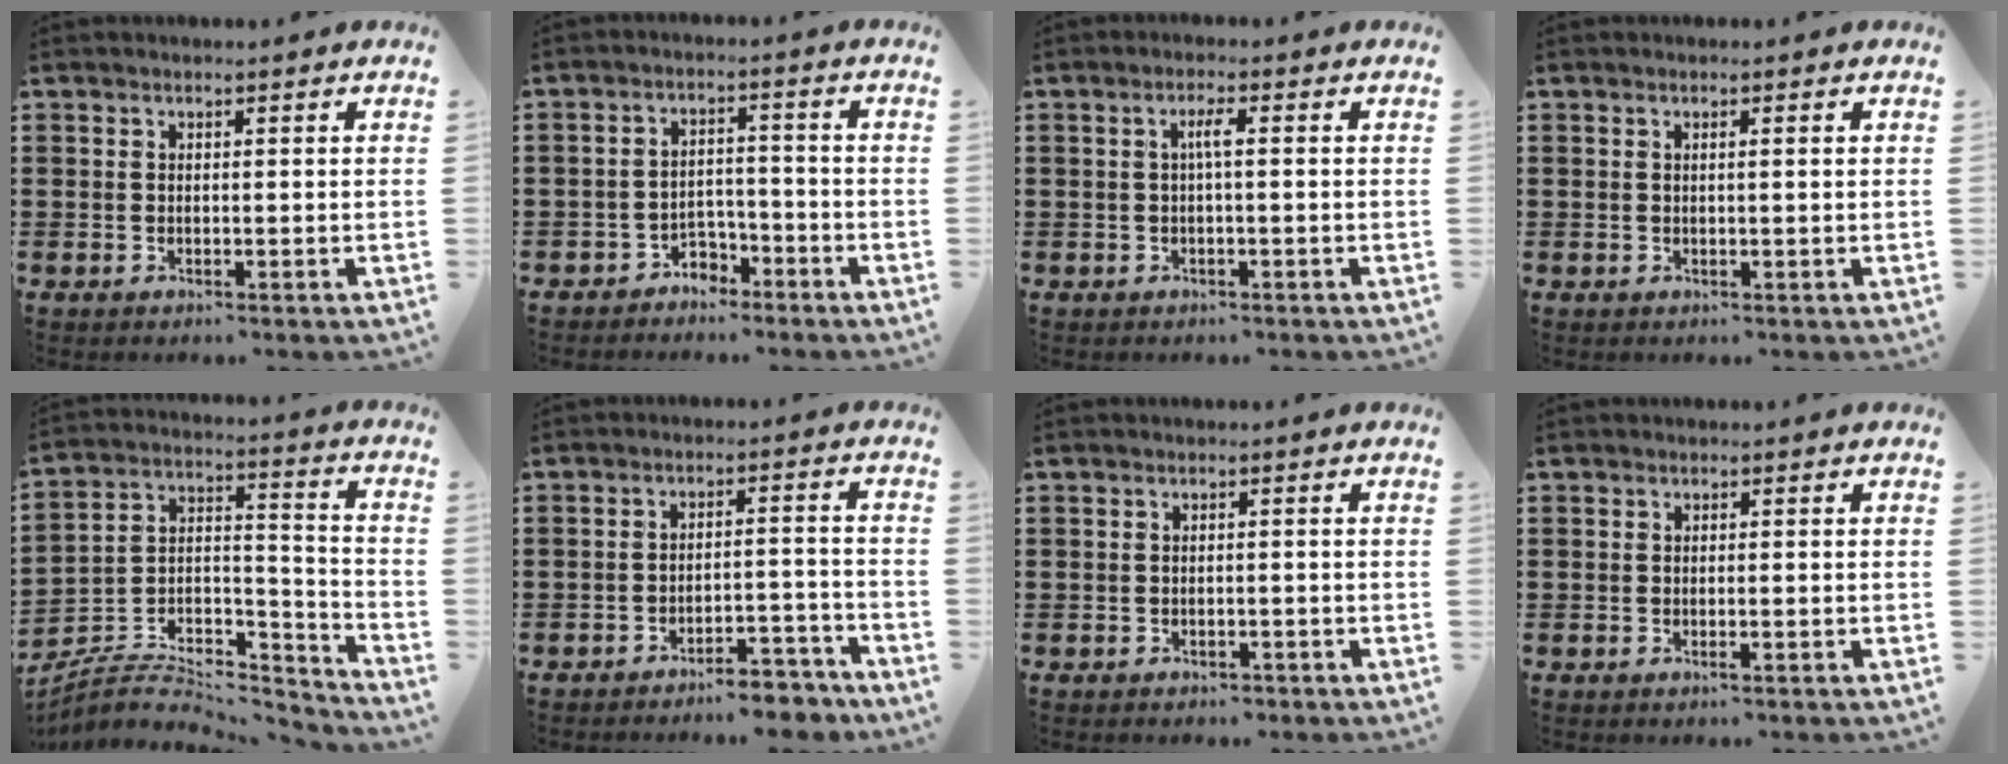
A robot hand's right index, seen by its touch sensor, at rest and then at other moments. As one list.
[{"total": 3.4, "force": [-3.0, 1.6, 0.2], "torque": [-0.014, 0.007, -0.064]}, {"total": 2.2, "force": [-0.1, 0.1, 2.2], "torque": [-0.042, 0.000, -0.005]}, {"total": 0.7, "force": [0.1, -0.1, 0.7], "torque": [-0.013, -0.002, 0.002]}, {"total": 5.5, "force": [-4.6, 2.4, 1.7], "torque": [-0.041, -0.002, -0.094]}, {"total": 5.4, "force": [-5.2, 0.5, 1.5], "torque": [-0.024, 0.006, -0.102]}, {"total": 0.9, "force": [-0.9, 0.3, 0.1], "torque": [-0.006, 0.002, -0.020]}, {"total": 0.6, "force": [-0.1, -0.1, 0.5], "torque": [-0.009, -0.005, -0.002]}]